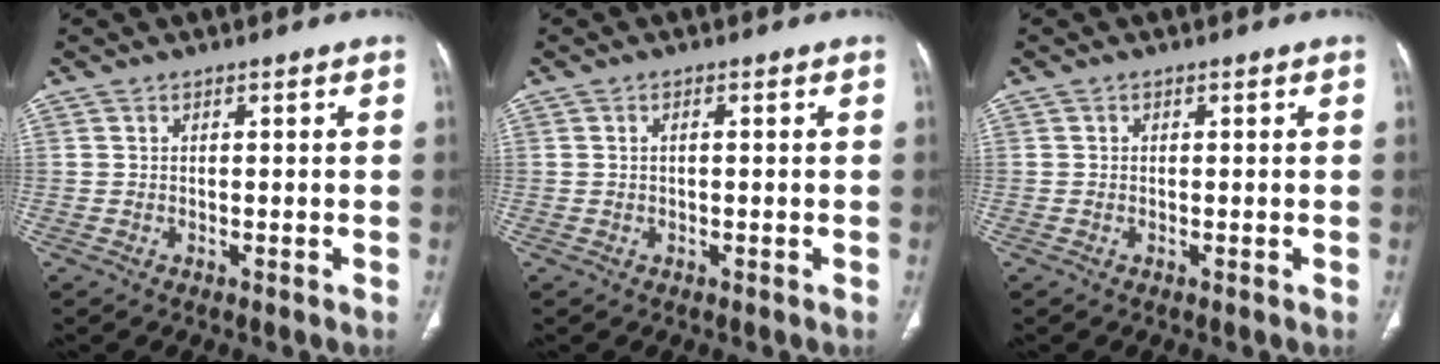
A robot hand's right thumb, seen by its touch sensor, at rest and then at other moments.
{"total": 0.8, "force": [0.1, 0.3, 0.7], "torque": [-0.016, 0.001, 0.001]}
{"total": 0.0}